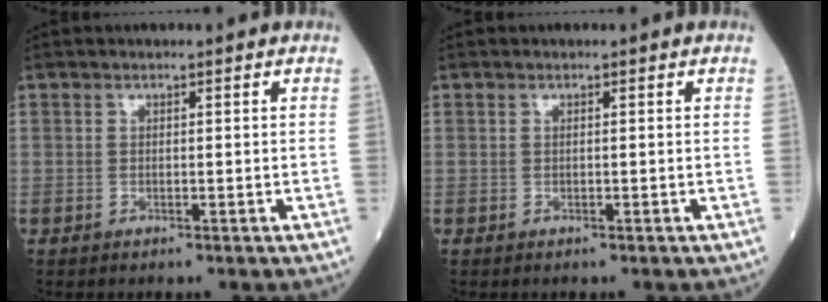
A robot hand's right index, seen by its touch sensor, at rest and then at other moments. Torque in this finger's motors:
{"motor_torque": [0.02, 0.05, -0.03, -0.01]}